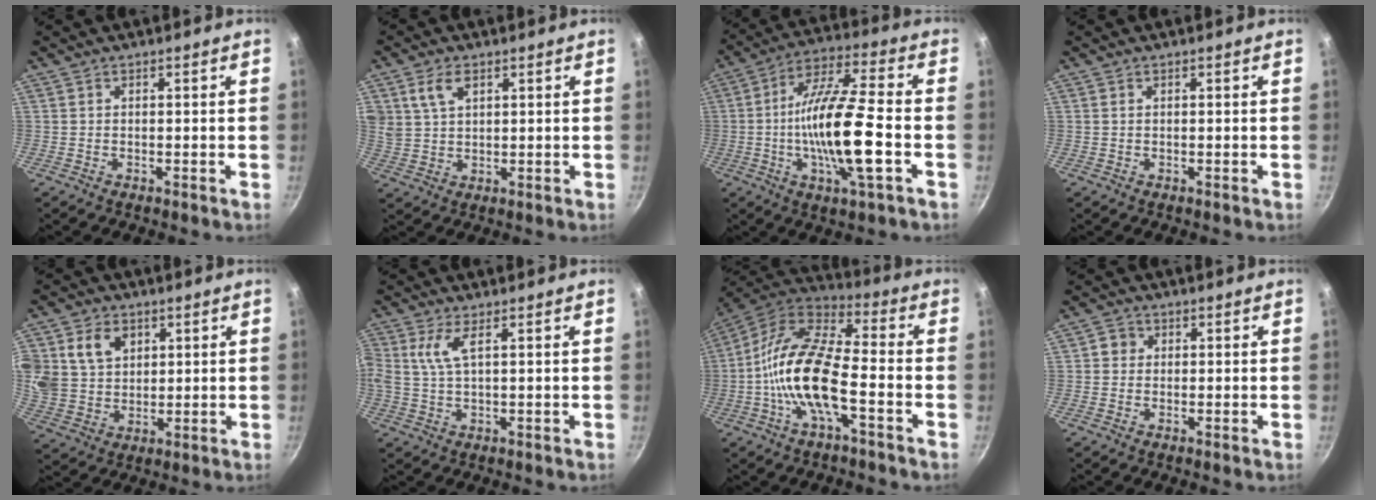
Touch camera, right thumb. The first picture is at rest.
{"total": 5.6, "force": [2.7, 3.5, 3.4], "torque": [-0.053, -0.004, 0.057]}
{"total": 17.4, "force": [-3.5, 3.8, 16.6], "torque": [-0.302, 0.023, -0.074]}
{"total": 0.0}
{"total": 14.3, "force": [4.7, 11.4, 7.1], "torque": [-0.144, -0.001, 0.095]}
{"total": 4.8, "force": [1.4, 1.6, 4.3], "torque": [-0.100, 0.004, 0.029]}
{"total": 16.7, "force": [-4.5, 6.3, 14.8], "torque": [-0.281, 0.041, -0.105]}
{"total": 2.3, "force": [0.2, 2.2, 0.6], "torque": [0.004, 0.004, -0.002]}